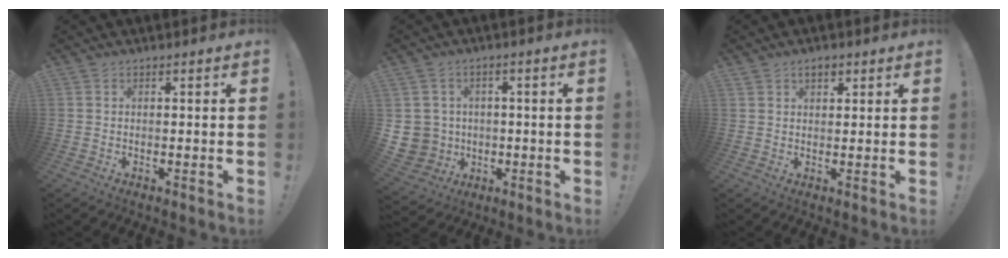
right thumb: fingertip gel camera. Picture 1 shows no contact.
{"total": 6.3, "force": [0.2, 6.2, 1.0], "torque": [-0.034, 0.003, 0.011]}
{"total": 3.1, "force": [1.8, 1.9, 1.7], "torque": [-0.022, -0.003, 0.030]}